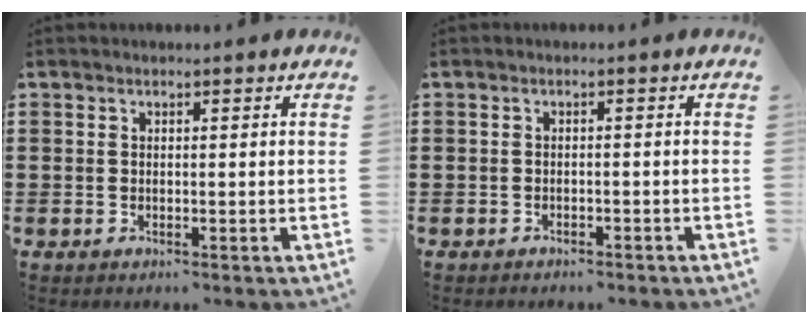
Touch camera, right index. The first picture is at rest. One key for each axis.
{"total": 1.0, "fx": -1.0, "fy": 0.3, "fz": 0.0, "tx": -0.005, "ty": 0.003, "tz": -0.023}